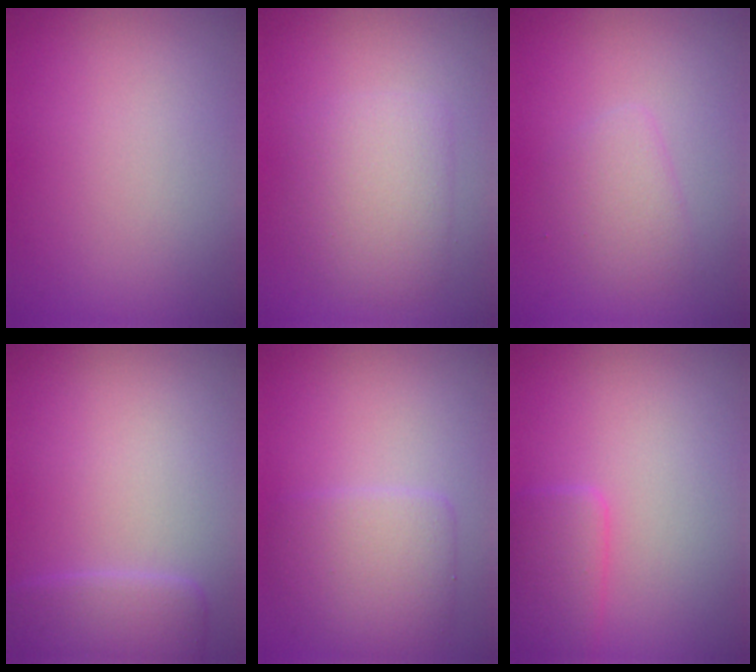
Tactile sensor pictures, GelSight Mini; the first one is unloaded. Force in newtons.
{"total": 3.7, "press": 3.7, "slide": 0.3}
{"total": 2.1, "press": 2.1, "slide": 0.1}
{"total": 2.4, "press": 1.7, "slide": 1.7}
{"total": 4.0, "press": 4.0, "slide": 0.1}
{"total": 2.6, "press": 2.5, "slide": 0.3}